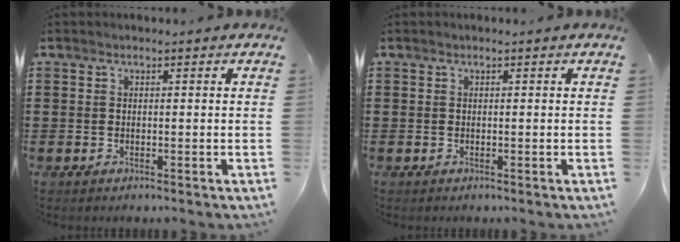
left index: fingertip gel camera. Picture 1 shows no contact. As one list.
[{"total": 0.0}]